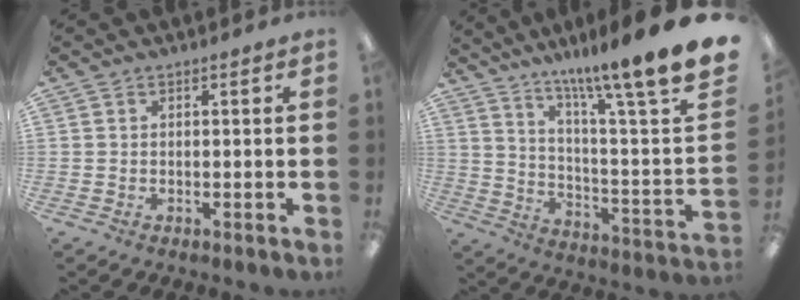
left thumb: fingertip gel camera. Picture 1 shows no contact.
{"total": 14.3, "force": [10.8, -0.3, 9.3], "torque": [-0.144, -0.100, 0.160]}